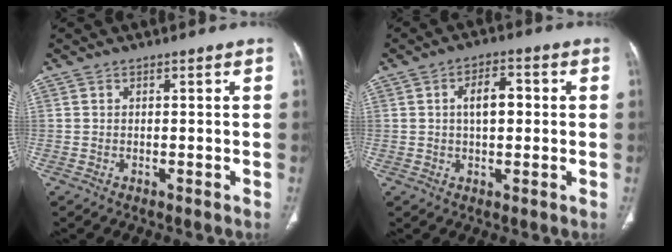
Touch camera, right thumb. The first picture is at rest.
{"total": 6.0, "force": [0.7, 3.3, 5.0], "torque": [-0.071, 0.012, 0.008]}